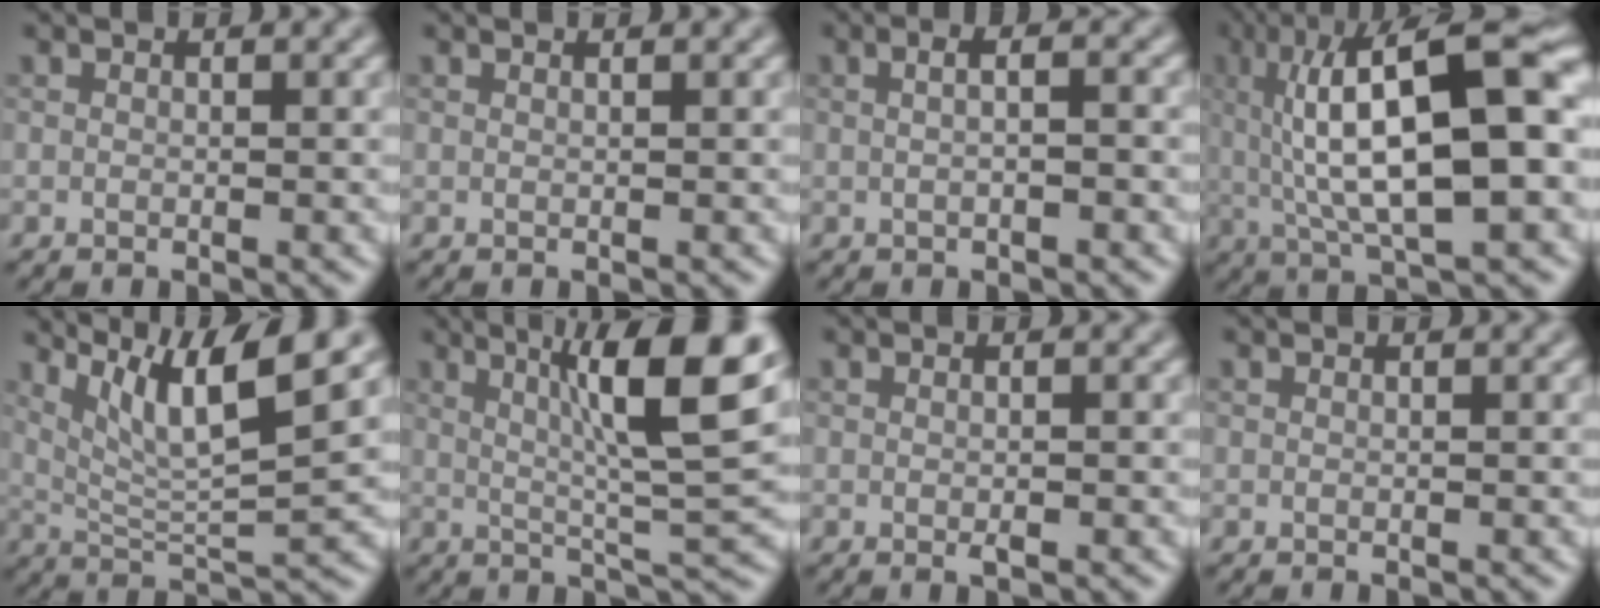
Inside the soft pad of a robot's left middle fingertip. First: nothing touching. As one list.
[{"total": 0.7, "force": [0.5, 0.3, 0.4], "torque": [-0.003, -0.002, 0.001]}, {"total": 3.5, "force": [0.8, 1.7, 2.9], "torque": [-0.019, 0.021, -0.013]}, {"total": 14.6, "force": [1.8, 4.4, 13.8], "torque": [-0.209, 0.022, 0.022]}, {"total": 8.8, "force": [4.9, 1.7, 7.1], "torque": [-0.117, 0.006, 0.089]}, {"total": 11.0, "force": [3.8, 1.9, 10.1], "torque": [-0.142, 0.012, 0.061]}, {"total": 0.8, "force": [-0.2, 0.1, 0.7], "torque": [-0.012, -0.002, -0.003]}, {"total": 0.0}]